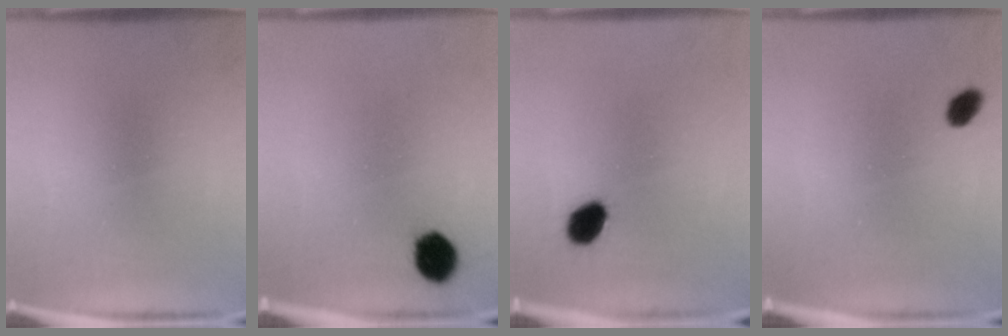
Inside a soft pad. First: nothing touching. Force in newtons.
{"total": 5.8}
{"total": 5.6}
{"total": 2.4}